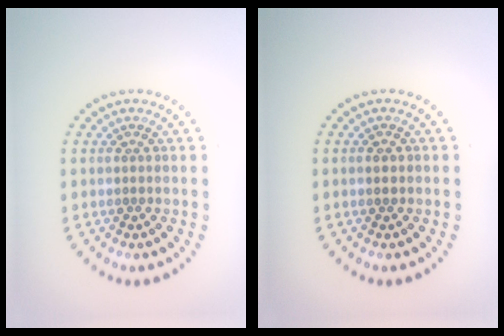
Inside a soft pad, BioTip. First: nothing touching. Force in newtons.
{"total": 1.3, "press": 1.3, "slide": 0.3}